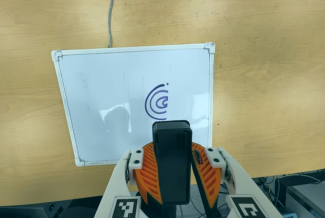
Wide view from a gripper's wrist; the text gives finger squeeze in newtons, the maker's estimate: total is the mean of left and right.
{"total": 11.5, "left": 11.1, "right": 11.8}